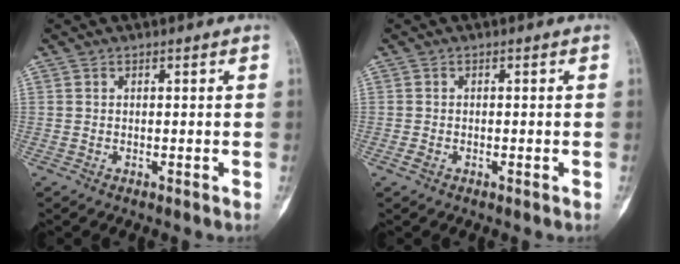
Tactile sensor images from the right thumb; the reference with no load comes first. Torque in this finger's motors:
{"motor_torque": [0.05, 0.38, 0.01, 0.18, 0.05]}